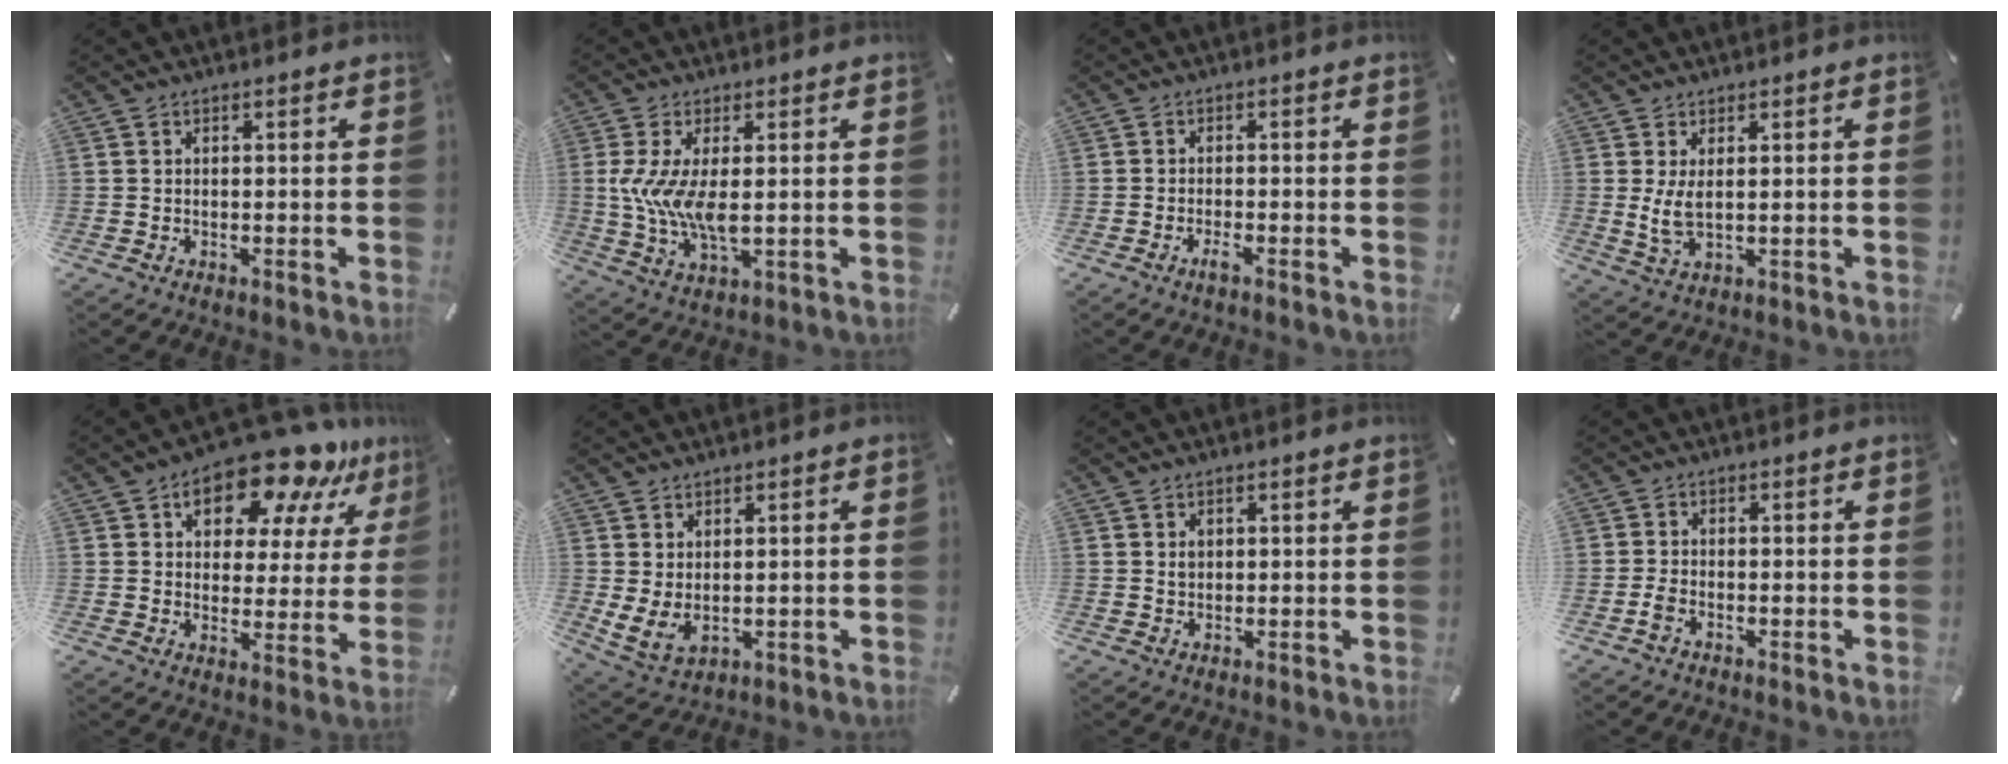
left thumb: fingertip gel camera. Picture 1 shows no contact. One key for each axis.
{"total": 9.8, "fx": 0.8, "fy": 4.1, "fz": 8.9, "tx": -0.195, "ty": -0.014, "tz": 0.010}
{"total": 1.7, "fx": -1.3, "fy": 0.2, "fz": 1.1, "tx": -0.019, "ty": 0.003, "tz": -0.023}
{"total": 5.0, "fx": 1.2, "fy": 2.2, "fz": 4.3, "tx": -0.103, "ty": -0.005, "tz": 0.019}
{"total": 15.4, "fx": 11.3, "fy": 7.1, "fz": 7.5, "tx": -0.114, "ty": -0.075, "tz": 0.193}
{"total": 4.7, "fx": 1.4, "fy": 3.5, "fz": 2.8, "tx": -0.064, "ty": -0.014, "tz": 0.027}
{"total": 1.4, "fx": 0.6, "fy": 1.2, "fz": 0.5, "tx": -0.003, "ty": -0.001, "tz": 0.009}
{"total": 2.0, "fx": -0.9, "fy": 1.6, "fz": 0.9, "tx": -0.015, "ty": 0.006, "tz": -0.017}